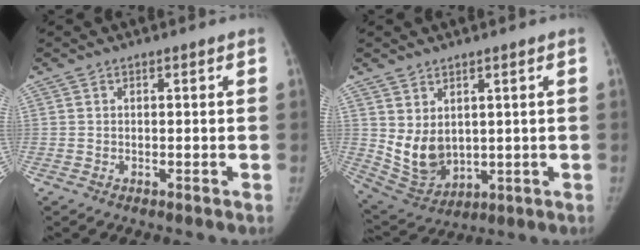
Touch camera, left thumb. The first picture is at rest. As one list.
[{"total": 8.8, "force": [1.8, 6.4, 5.8], "torque": [-0.086, -0.024, 0.060]}]